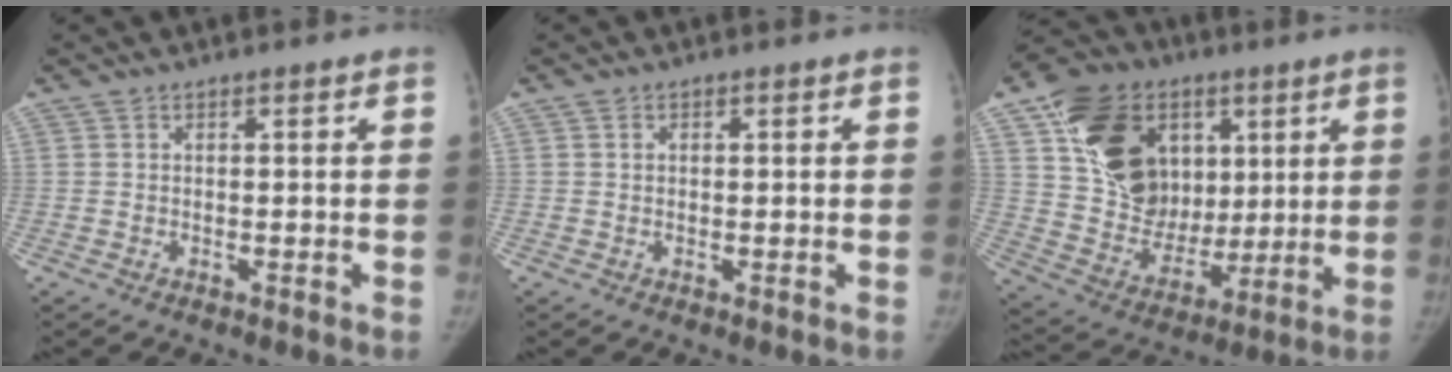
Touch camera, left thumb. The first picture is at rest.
{"total": 1.3, "force": [0.3, 1.1, 0.6], "torque": [-0.005, 0.002, 0.003]}
{"total": 23.1, "force": [7.7, 17.5, 12.9], "torque": [-0.191, -0.005, 0.145]}